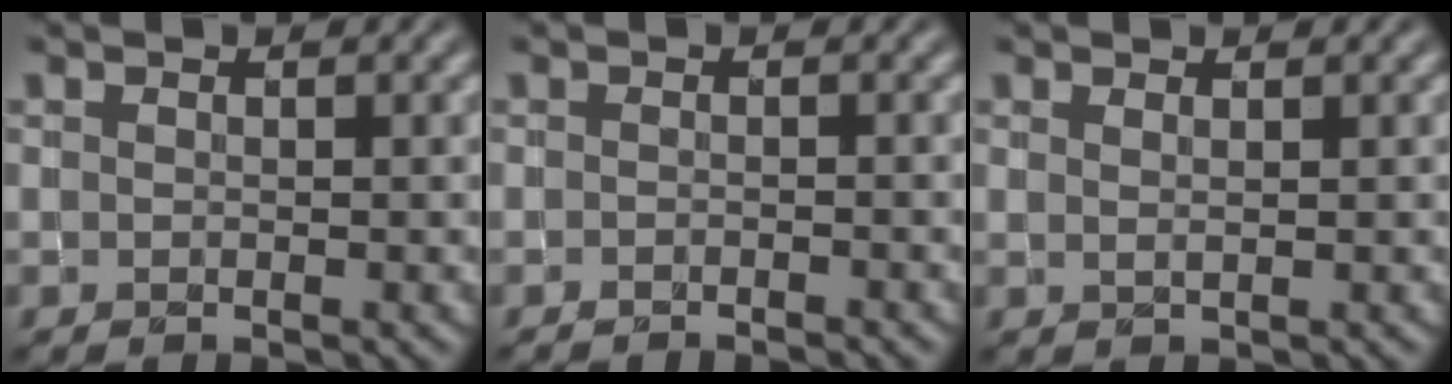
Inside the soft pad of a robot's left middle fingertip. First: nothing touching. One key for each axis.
{"total": 1.6, "fx": -1.6, "fy": 0.1, "fz": 0.3, "tx": 0.000, "ty": -0.004, "tz": -0.021}
{"total": 0.9, "fx": 0.6, "fy": 0.3, "fz": 0.6, "tx": -0.008, "ty": 0.000, "tz": 0.007}